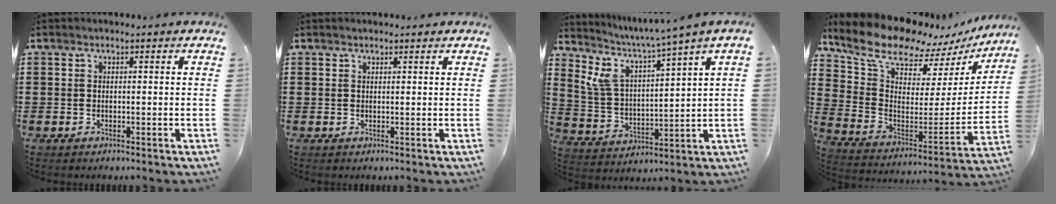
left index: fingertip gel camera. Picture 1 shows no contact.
{"total": 0.6, "force": [0.6, 0.2, 0.2], "torque": [-0.004, 0.001, 0.011]}
{"total": 5.6, "force": [4.4, 0.5, 3.5], "torque": [-0.100, -0.035, 0.065]}
{"total": 11.1, "force": [9.8, 3.3, 4.2], "torque": [-0.118, -0.075, 0.169]}